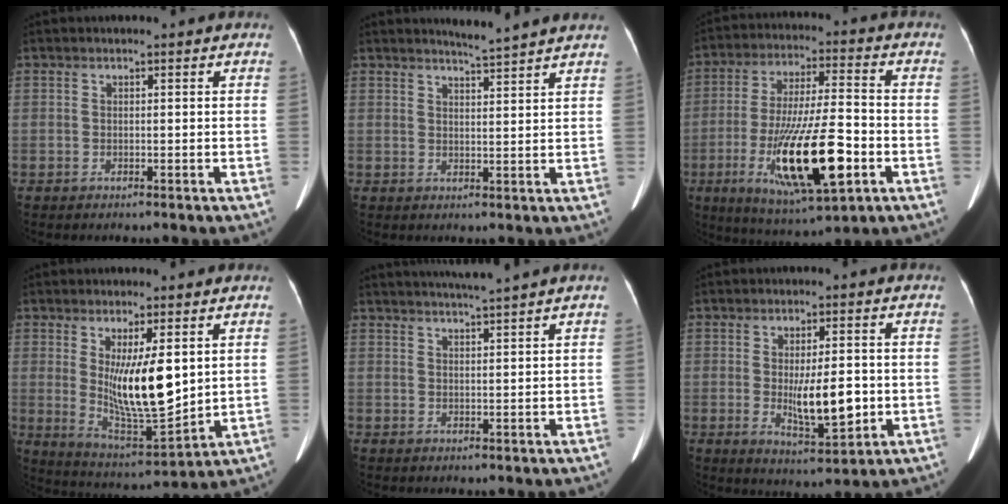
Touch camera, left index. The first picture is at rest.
{"total": 4.5, "force": [4.1, -1.3, 1.0], "torque": [-0.022, -0.008, 0.055]}
{"total": 17.9, "force": [-5.7, 3.3, 16.7], "torque": [-0.312, -0.022, -0.088]}
{"total": 11.8, "force": [2.2, 2.7, 11.3], "torque": [-0.199, -0.021, 0.048]}
{"total": 5.2, "force": [4.5, -1.6, 2.0], "torque": [-0.032, 0.003, 0.070]}
{"total": 8.5, "force": [-0.9, 2.5, 8.1], "torque": [-0.134, -0.015, -0.008]}